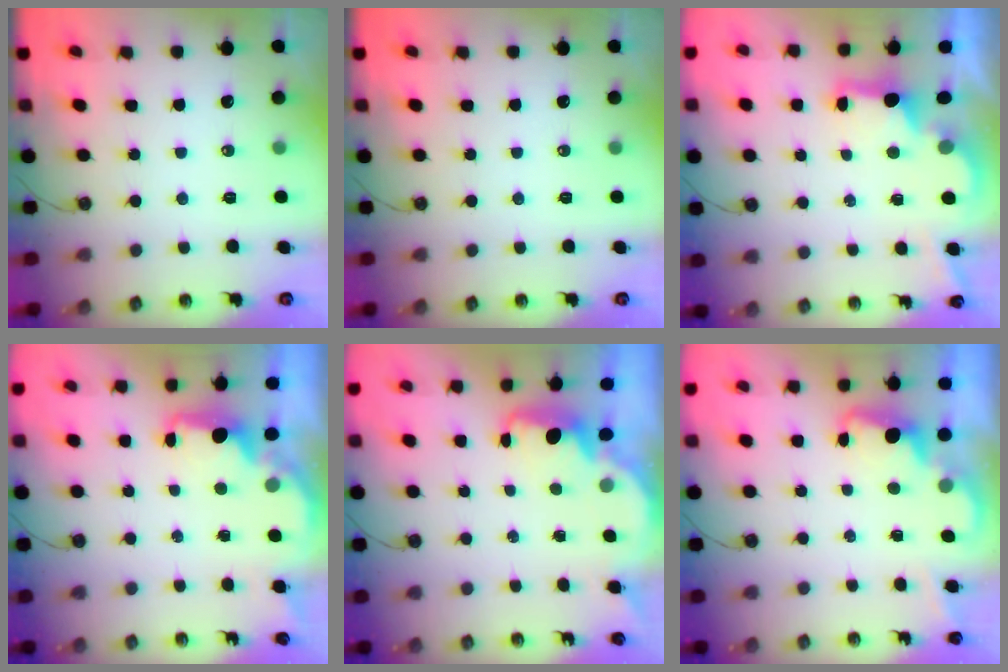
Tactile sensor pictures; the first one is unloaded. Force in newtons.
{"total": 0.0}
{"total": 2.5, "press": 2.4, "slide": 0.7}
{"total": 2.5, "press": 2.3, "slide": 0.8}
{"total": 2.2, "press": 2.1, "slide": 0.6}
{"total": 2.0, "press": 1.9, "slide": 0.5}